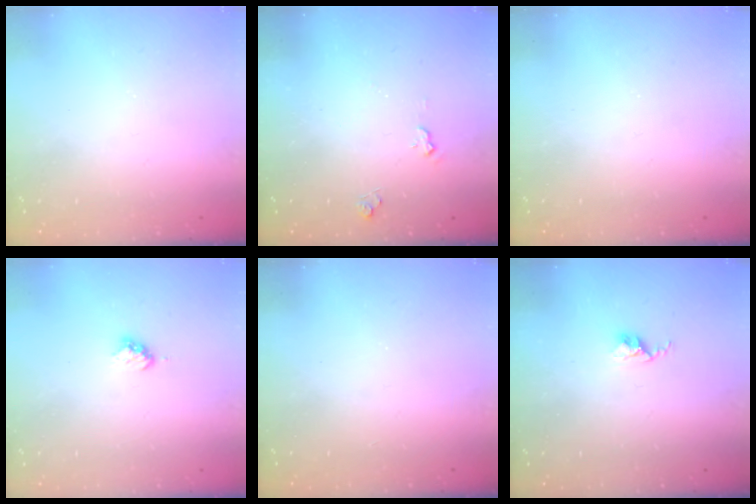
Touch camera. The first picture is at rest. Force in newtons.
{"total": 4.7, "press": 4.7, "slide": 0.5}
{"total": 0.0}
{"total": 3.2, "press": 3.2, "slide": 0.4}
{"total": 1.1, "press": 1.1, "slide": 0.1}
{"total": 2.6, "press": 2.6, "slide": 0.4}